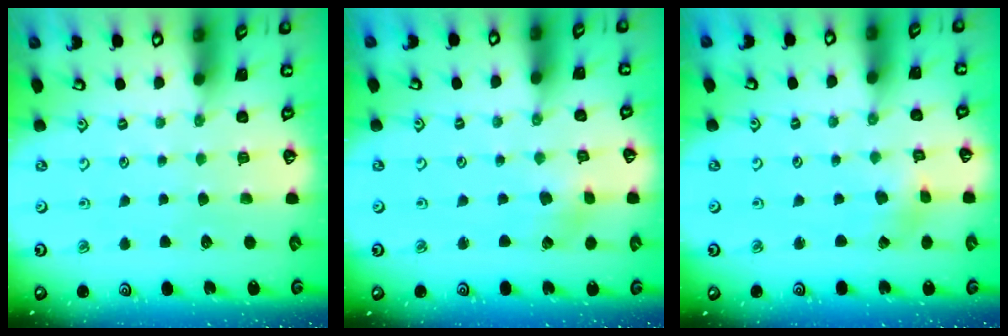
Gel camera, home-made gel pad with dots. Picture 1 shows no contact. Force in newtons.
{"total": 2.4, "press": 2.3, "slide": 0.6}
{"total": 1.4, "press": 1.4, "slide": 0.4}